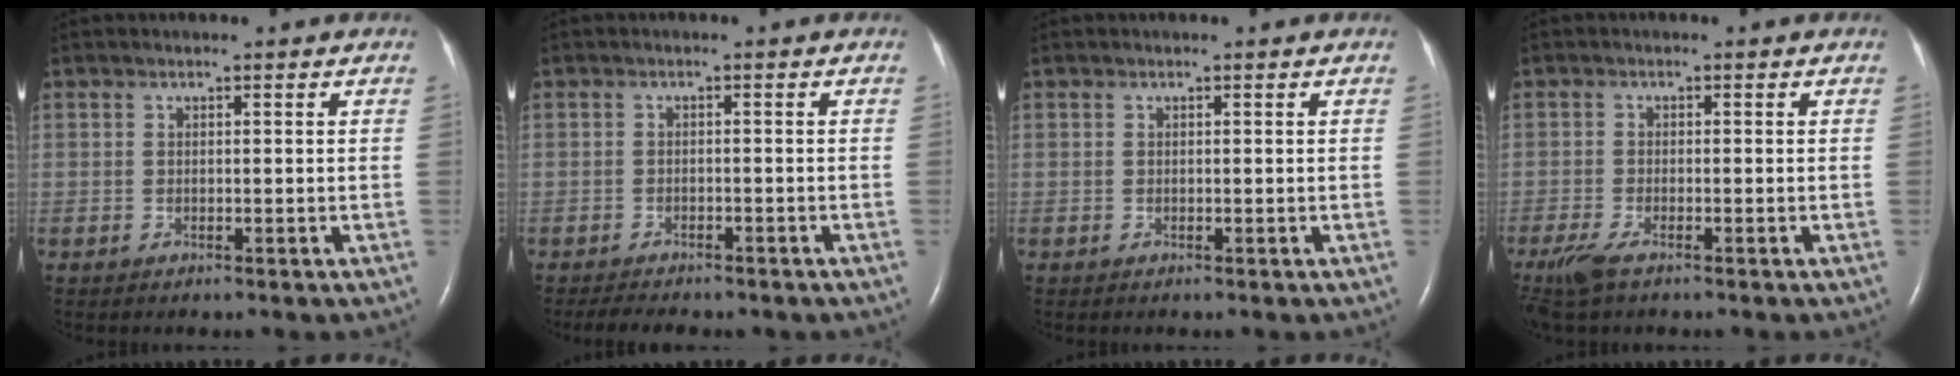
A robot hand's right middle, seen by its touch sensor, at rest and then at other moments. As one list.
[{"total": 5.3, "force": [-4.5, 1.6, 2.3], "torque": [-0.039, -0.008, -0.056]}, {"total": 0.0}, {"total": 4.4, "force": [-3.0, 1.1, 3.0], "torque": [-0.072, -0.013, -0.056]}]